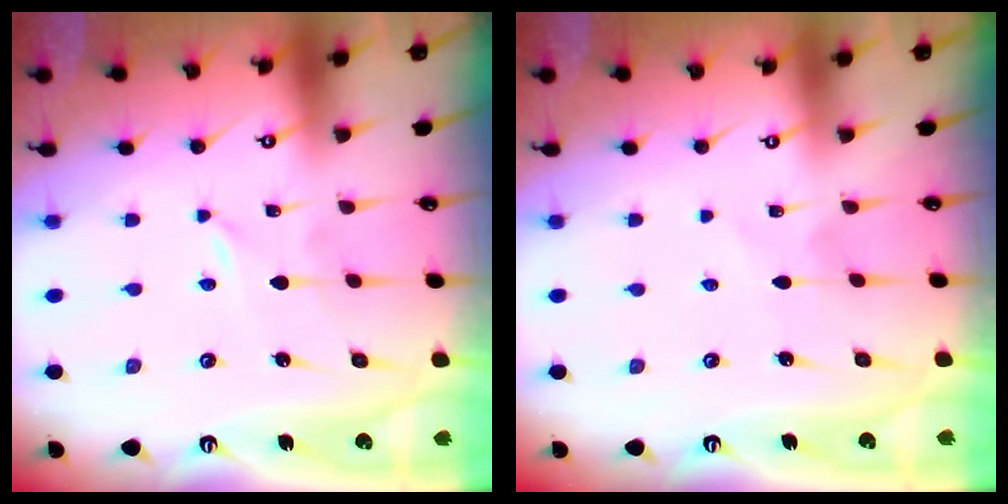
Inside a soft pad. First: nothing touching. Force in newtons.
{"total": 2.4, "press": 2.4, "slide": 0.2}